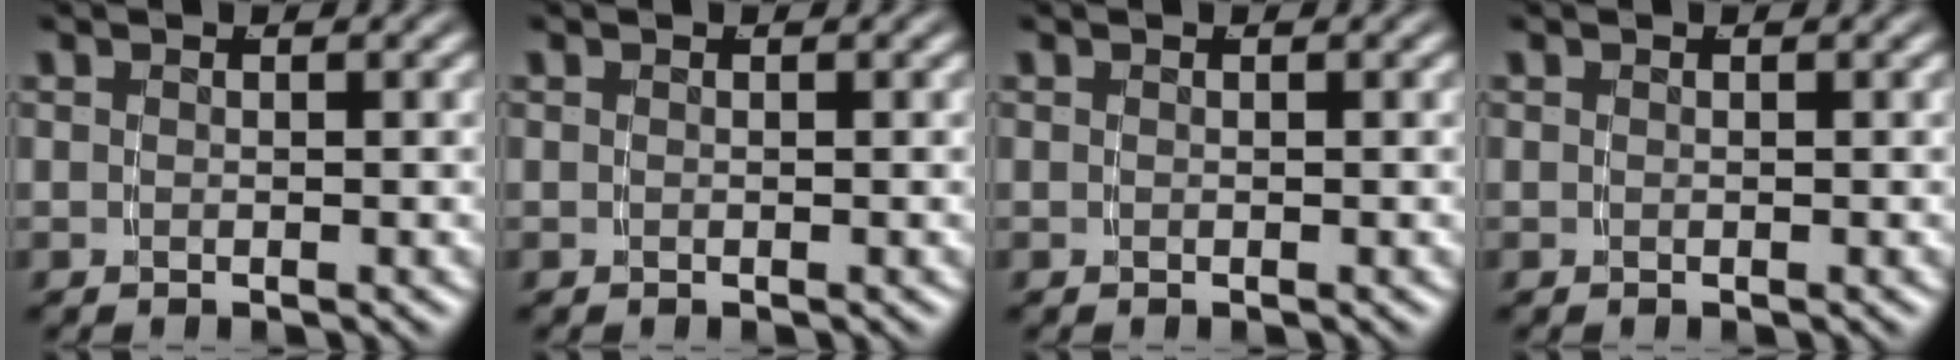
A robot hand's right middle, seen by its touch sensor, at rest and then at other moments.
{"total": 0.0}
{"total": 0.0}
{"total": 0.0}